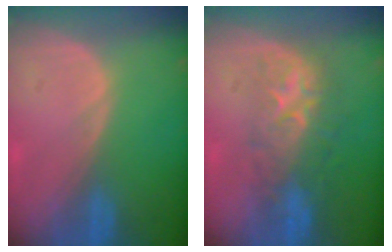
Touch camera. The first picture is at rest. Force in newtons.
{"total": 8.0, "press": 7.8, "slide": 2.1}